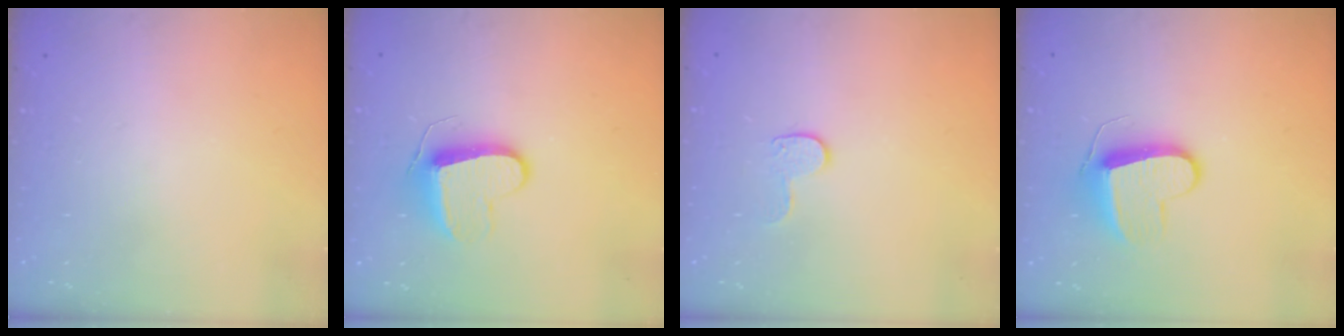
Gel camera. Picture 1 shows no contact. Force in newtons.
{"total": 9.7, "press": 9.7, "slide": 0.4}
{"total": 6.8, "press": 6.8, "slide": 0.3}
{"total": 9.8, "press": 9.8, "slide": 0.3}